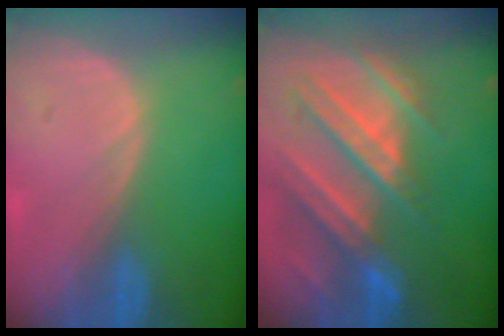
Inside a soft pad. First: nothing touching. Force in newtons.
{"total": 10.8, "press": 9.7, "slide": 4.7}